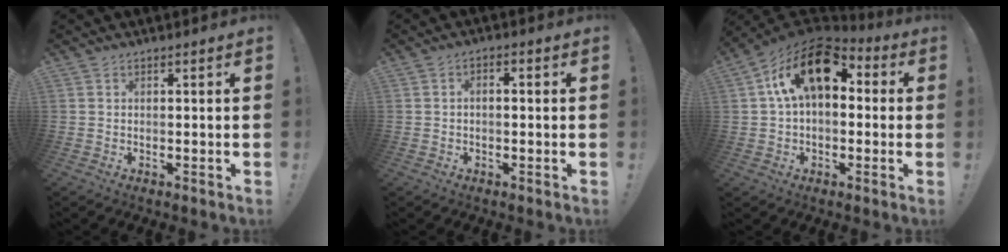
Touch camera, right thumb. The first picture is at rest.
{"total": 2.1, "force": [-1.1, 1.0, 1.4], "torque": [-0.022, 0.009, -0.020]}
{"total": 17.9, "force": [6.3, 10.4, 13.2], "torque": [-0.211, -0.011, 0.115]}